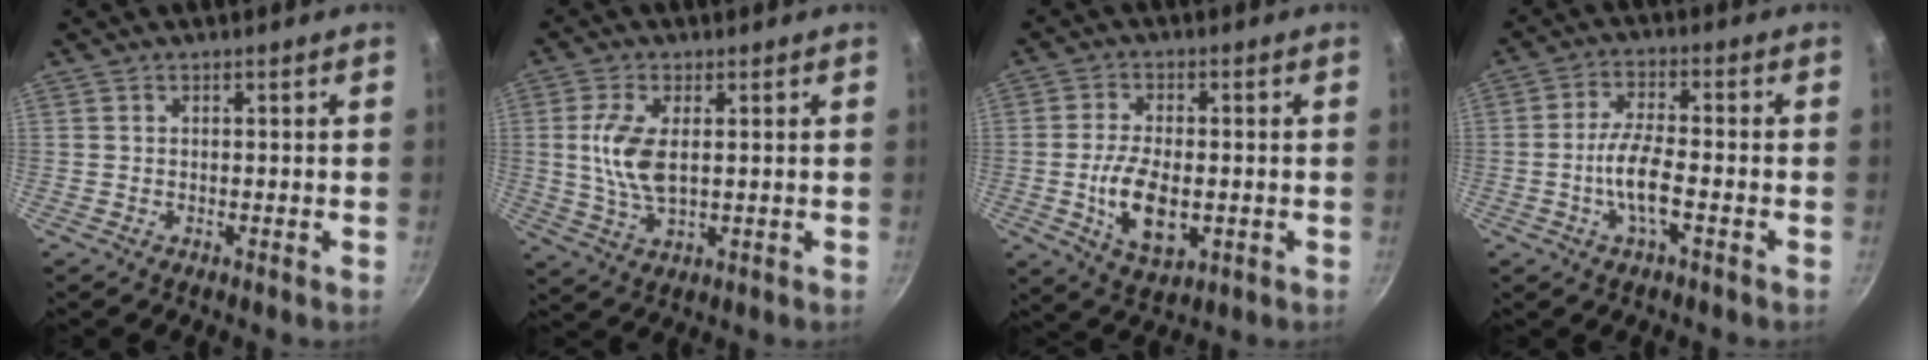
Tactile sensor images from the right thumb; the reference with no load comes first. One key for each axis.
{"total": 8.4, "fx": 1.0, "fy": 4.1, "fz": 7.3, "tx": -0.163, "ty": -0.008, "tz": 0.023}
{"total": 9.9, "fx": -1.6, "fy": 5.1, "fz": 8.3, "tx": -0.143, "ty": -0.004, "tz": -0.021}
{"total": 7.3, "fx": -2.0, "fy": 2.2, "fz": 6.6, "tx": -0.135, "ty": 0.018, "tz": -0.039}